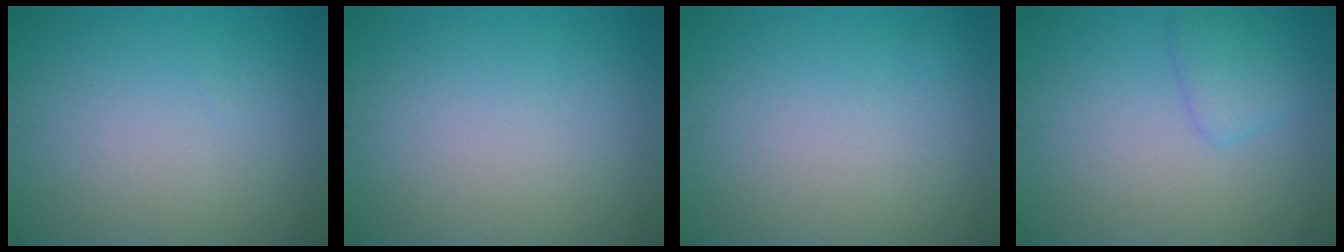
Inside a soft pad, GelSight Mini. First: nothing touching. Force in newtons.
{"total": 0.0}
{"total": 0.0}
{"total": 1.9, "press": 1.9, "slide": 0.2}